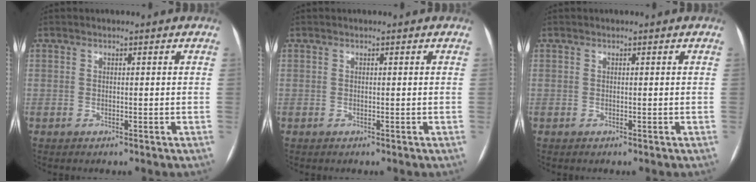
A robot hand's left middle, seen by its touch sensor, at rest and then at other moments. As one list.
[{"total": 0.0}, {"total": 0.0}]